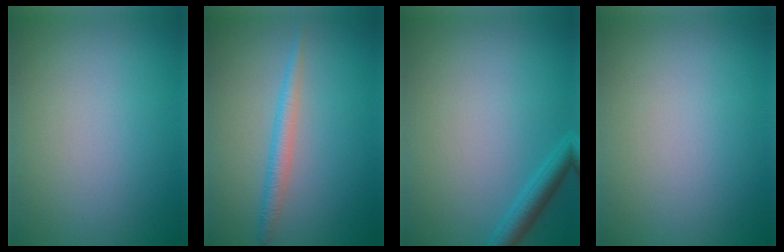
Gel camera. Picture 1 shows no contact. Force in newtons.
{"total": 2.0, "press": 2.0, "slide": 0.1}
{"total": 2.3, "press": 2.2, "slide": 0.2}
{"total": 0.0}